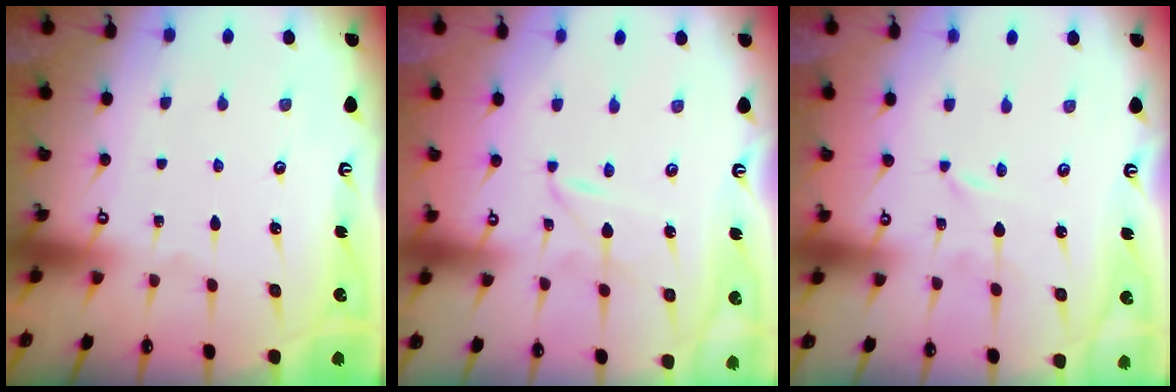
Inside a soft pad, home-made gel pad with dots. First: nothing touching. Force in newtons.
{"total": 2.2, "press": 2.2, "slide": 0.1}
{"total": 0.0}